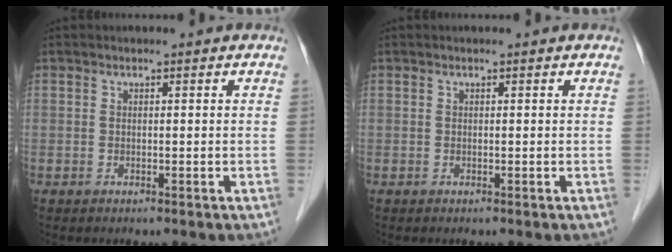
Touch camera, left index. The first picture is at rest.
{"total": 0.0}